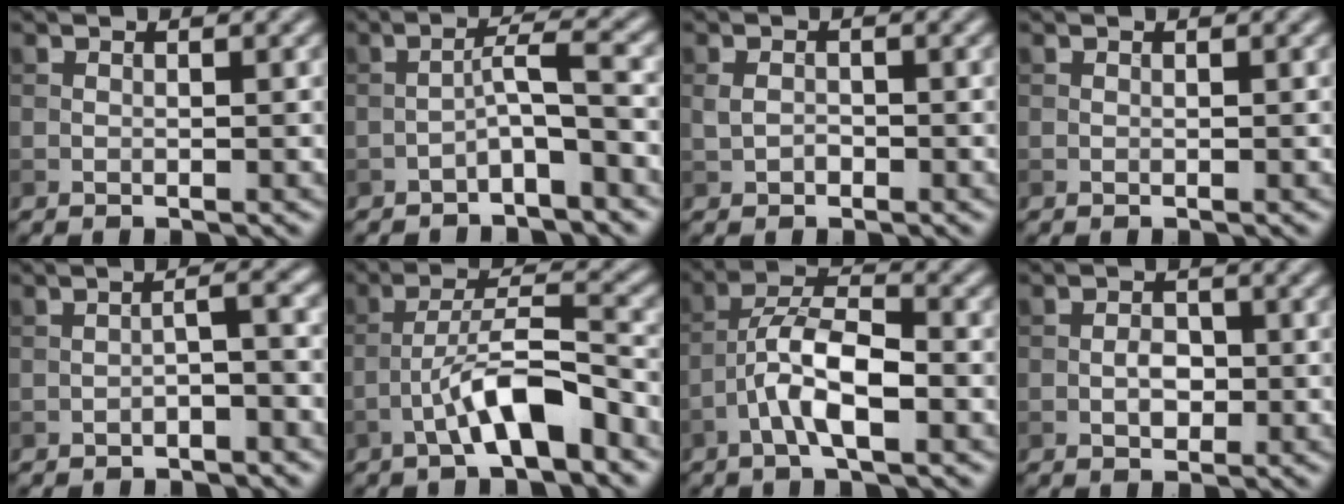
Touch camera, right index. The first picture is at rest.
{"total": 3.0, "force": [-1.7, 0.3, 2.4], "torque": [-0.044, 0.019, -0.037]}
{"total": 1.2, "force": [-0.3, 0.9, 0.8], "torque": [-0.018, 0.001, -0.008]}
{"total": 0.0}
{"total": 2.0, "force": [-1.1, 0.4, 1.7], "torque": [-0.029, 0.010, -0.023]}
{"total": 6.1, "force": [-3.2, 1.4, 5.0], "torque": [-0.093, 0.017, -0.056]}
{"total": 5.5, "force": [-2.3, 1.7, 4.7], "torque": [-0.087, 0.013, -0.047]}
{"total": 1.9, "force": [-0.5, 1.3, 1.4], "torque": [-0.023, 0.004, -0.011]}